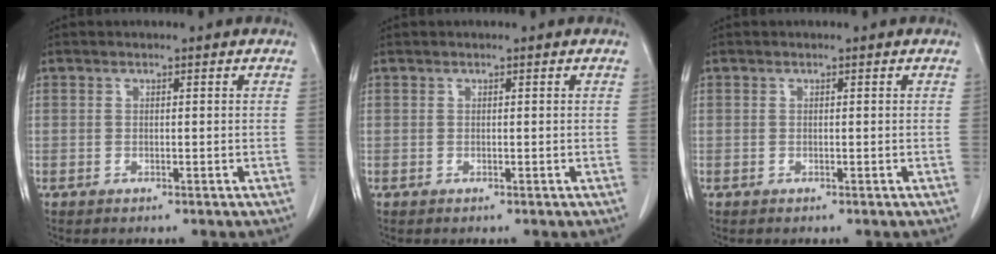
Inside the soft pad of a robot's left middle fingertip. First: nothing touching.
{"total": 0.0}
{"total": 0.0}